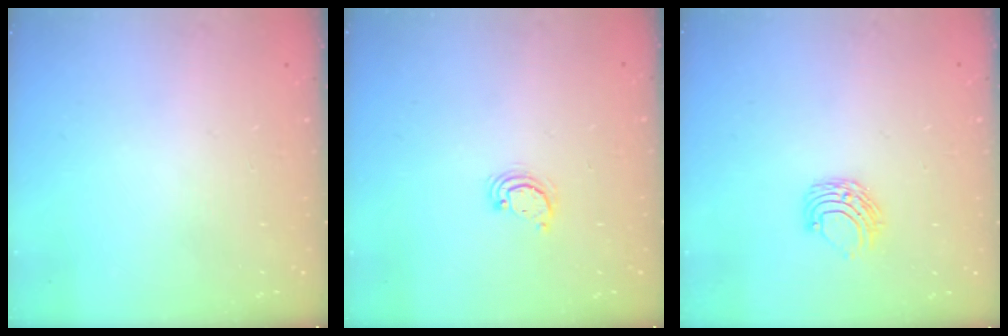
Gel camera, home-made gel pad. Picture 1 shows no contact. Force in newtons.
{"total": 3.0, "press": 3.0, "slide": 0.2}
{"total": 6.3, "press": 6.2, "slide": 0.6}